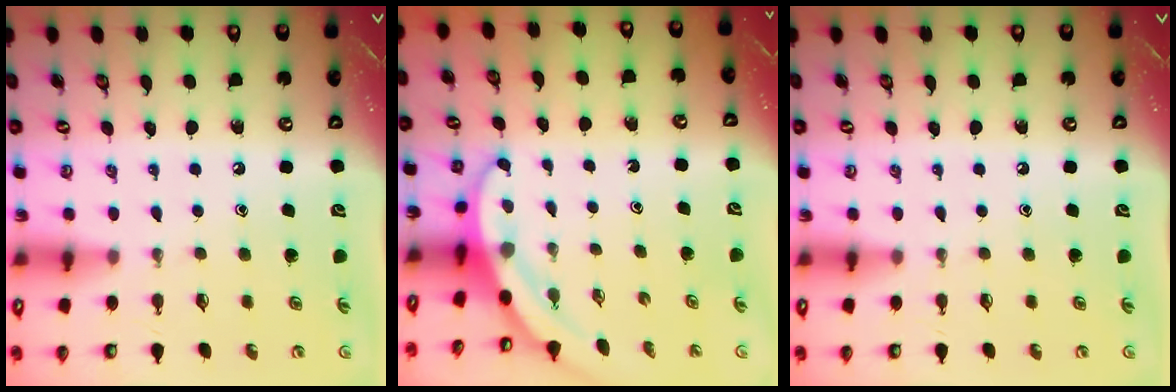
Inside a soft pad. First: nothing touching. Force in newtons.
{"total": 3.4, "press": 3.4, "slide": 0.2}
{"total": 0.0}